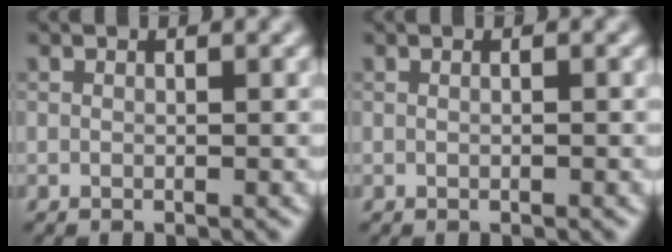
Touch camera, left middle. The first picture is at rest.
{"total": 0.8, "force": [0.2, 0.3, 0.7], "torque": [-0.007, -0.009, 0.001]}